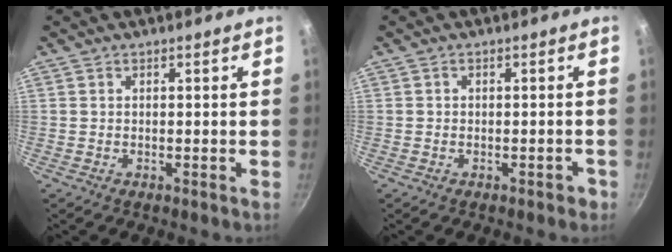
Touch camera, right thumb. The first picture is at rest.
{"total": 1.6, "force": [-1.0, 0.9, 0.9], "torque": [-0.002, 0.019, -0.003]}